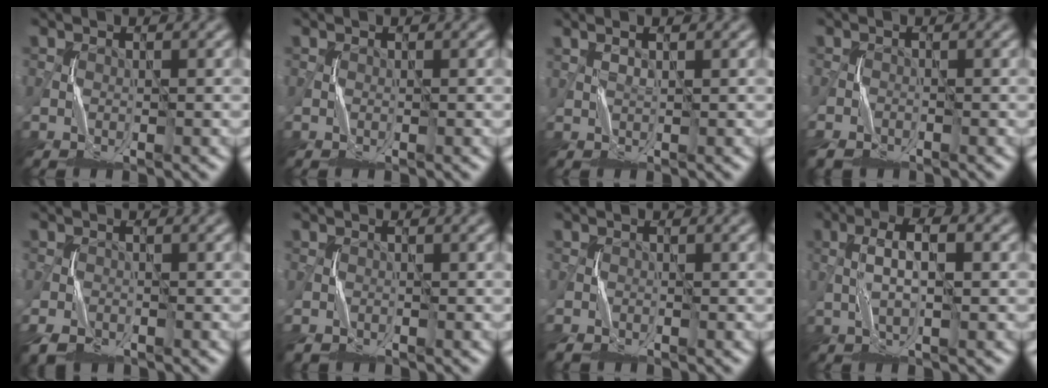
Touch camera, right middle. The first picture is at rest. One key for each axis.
{"total": 0.0}
{"total": 1.0, "fx": 1.0, "fy": -0.3, "fz": 0.3, "tx": 0.002, "ty": -0.009, "tz": 0.017}
{"total": 2.0, "fx": -1.6, "fy": 0.8, "fz": 0.8, "tx": -0.018, "ty": -0.008, "tz": -0.038}
{"total": 2.3, "fx": -1.7, "fy": 1.1, "fz": 1.0, "tx": -0.019, "ty": -0.006, "tz": -0.037}
{"total": 1.0, "fx": -0.9, "fy": 0.4, "fz": 0.3, "tx": -0.010, "ty": -0.002, "tz": -0.021}
{"total": 1.3, "fx": -1.2, "fy": 0.2, "fz": 0.4, "tx": -0.012, "ty": -0.004, "tz": -0.028}
{"total": 3.1, "fx": 0.2, "fy": 0.6, "fz": 3.0, "tx": -0.059, "ty": 0.008, "tz": 0.004}